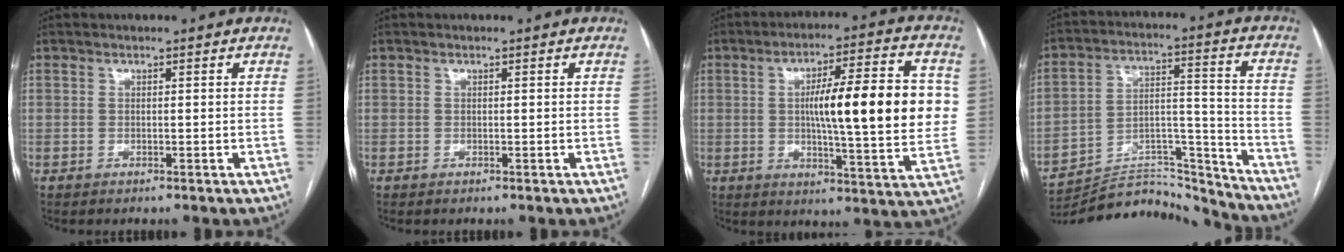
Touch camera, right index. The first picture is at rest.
{"total": 0.0}
{"total": 18.2, "force": [1.9, 2.5, 17.9], "torque": [-0.262, 0.016, 0.027]}
{"total": 19.5, "force": [-19.1, 3.1, 2.2], "torque": [-0.052, 0.048, -0.292]}